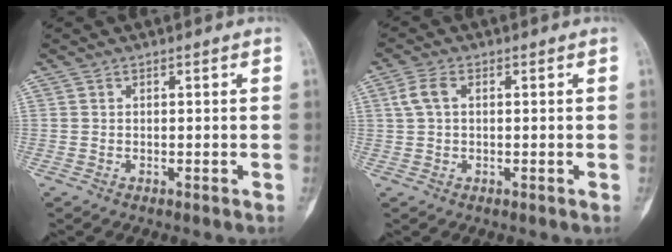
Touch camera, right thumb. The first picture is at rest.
{"total": 3.6, "force": [0.8, 2.3, 2.7], "torque": [-0.065, 0.010, 0.014]}